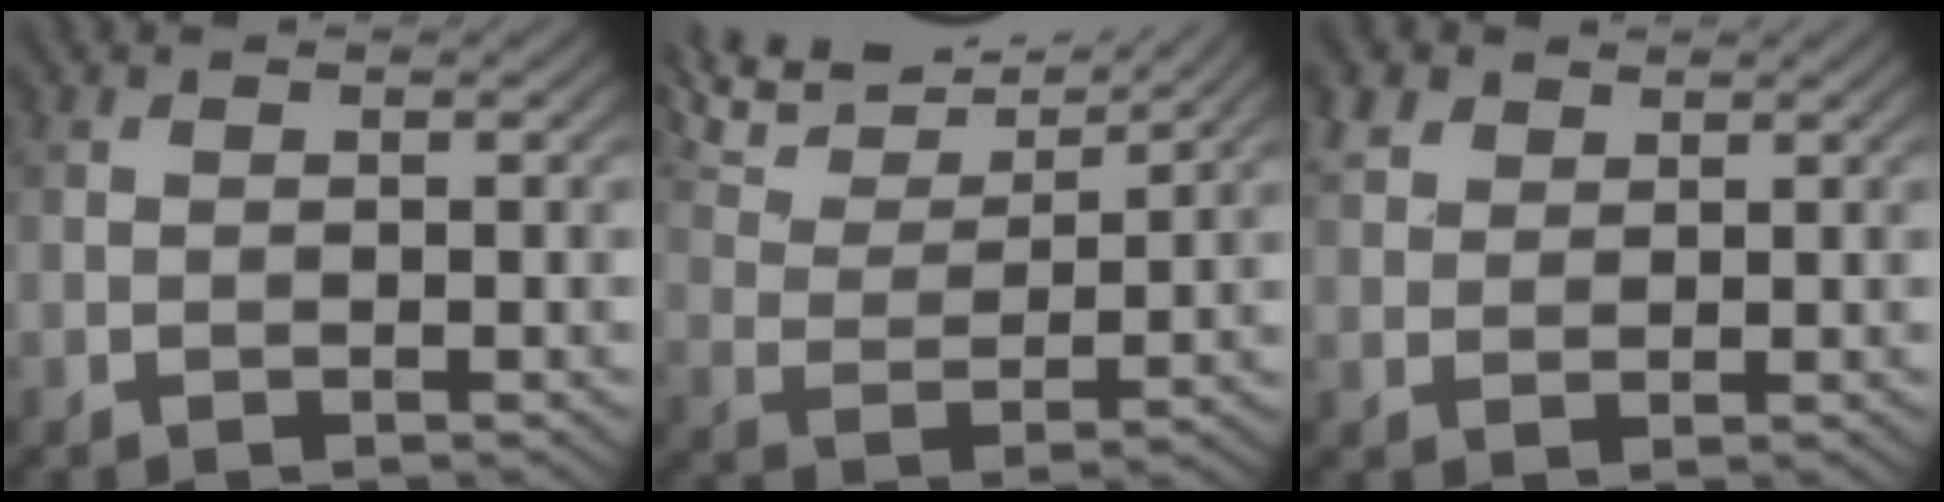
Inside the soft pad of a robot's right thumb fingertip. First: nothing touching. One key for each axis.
{"total": 12.7, "fx": 10.7, "fy": 3.1, "fz": 6.1, "tx": -0.148, "ty": 0.011, "tz": 0.165}
{"total": 3.0, "fx": 1.9, "fy": 1.9, "fz": 1.2, "tx": -0.035, "ty": 0.010, "tz": 0.042}